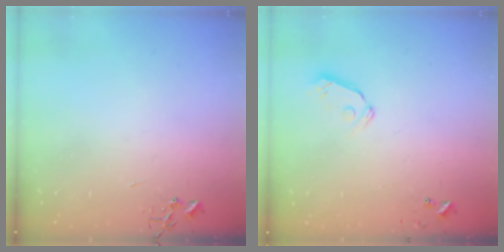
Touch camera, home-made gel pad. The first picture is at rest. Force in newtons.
{"total": 5.5, "press": 5.4, "slide": 0.9}